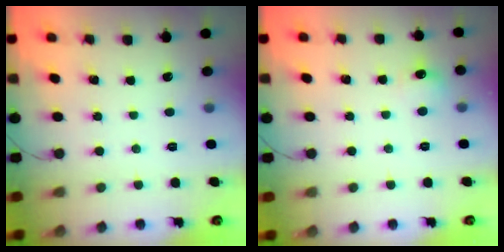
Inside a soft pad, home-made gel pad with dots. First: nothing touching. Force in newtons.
{"total": 6.6, "press": 6.3, "slide": 1.7}